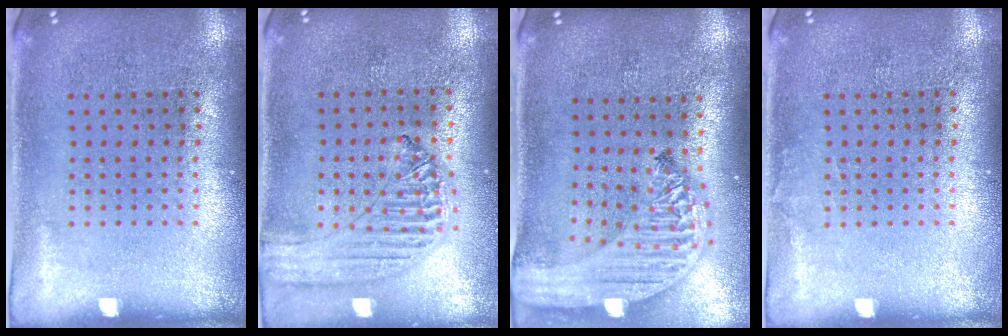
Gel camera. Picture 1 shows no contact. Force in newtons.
{"total": 1.3, "press": 1.3, "slide": 0.1}
{"total": 2.9, "press": 2.2, "slide": 1.8}
{"total": 0.5, "press": 0.5, "slide": 0.1}